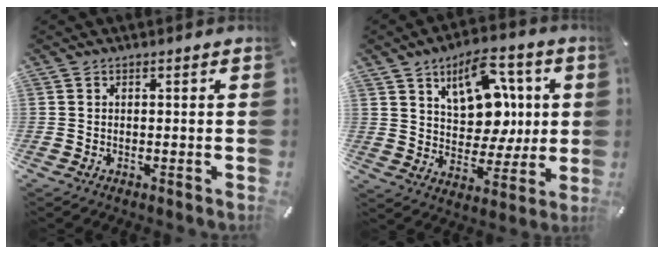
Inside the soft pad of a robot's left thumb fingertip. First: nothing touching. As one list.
[{"total": 14.2, "force": [5.9, 9.9, 8.3], "torque": [-0.115, -0.024, 0.106]}]